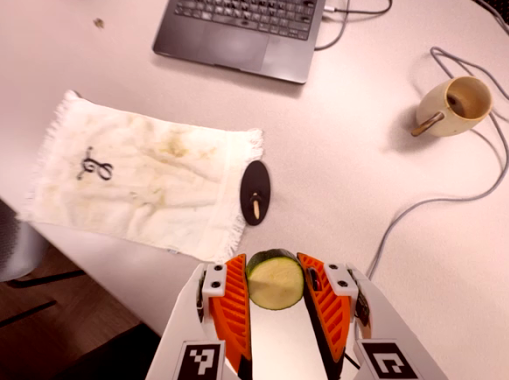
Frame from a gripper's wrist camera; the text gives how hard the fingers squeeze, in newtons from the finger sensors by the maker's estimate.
{"total": 10.6, "left": 10.5, "right": 10.7}